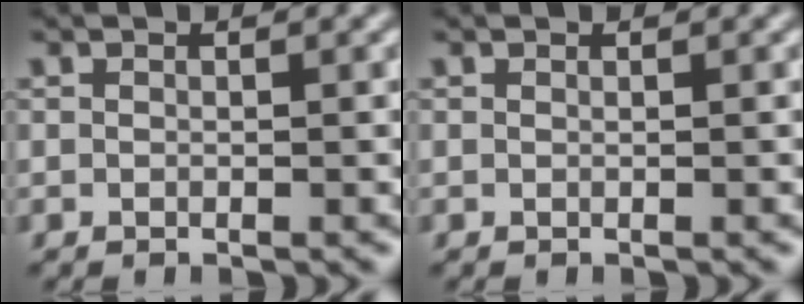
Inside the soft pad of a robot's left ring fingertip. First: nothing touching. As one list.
[{"total": 0.0}]